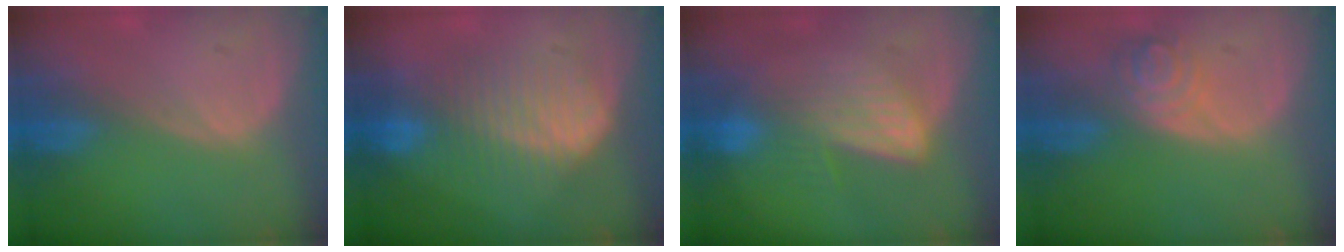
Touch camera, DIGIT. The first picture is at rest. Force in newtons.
{"total": 8.1, "press": 8.1, "slide": 0.1}
{"total": 6.7, "press": 6.3, "slide": 2.4}
{"total": 4.2, "press": 4.2, "slide": 0.7}